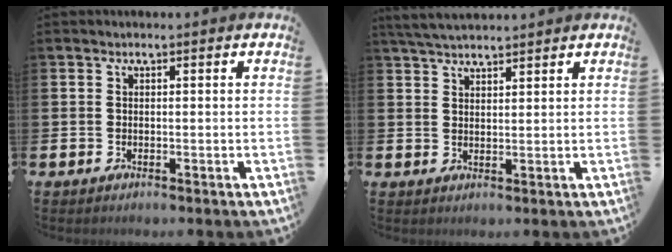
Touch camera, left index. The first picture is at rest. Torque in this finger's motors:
{"motor_torque": [0.17, -0.79, 0.65, 0.21]}